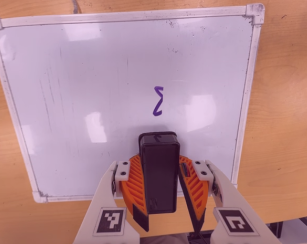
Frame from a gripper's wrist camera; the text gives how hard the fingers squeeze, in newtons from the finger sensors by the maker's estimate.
{"total": 8.5, "left": 9.1, "right": 7.9}